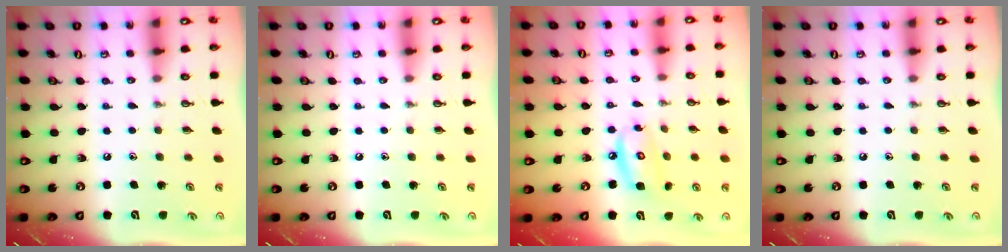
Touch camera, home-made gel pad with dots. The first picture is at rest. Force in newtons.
{"total": 0.0}
{"total": 8.8, "press": 8.7, "slide": 0.7}
{"total": 0.0}